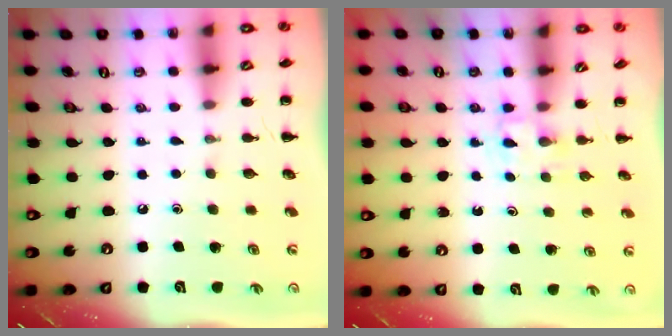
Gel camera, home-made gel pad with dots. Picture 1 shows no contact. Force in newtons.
{"total": 2.6, "press": 2.4, "slide": 1.0}